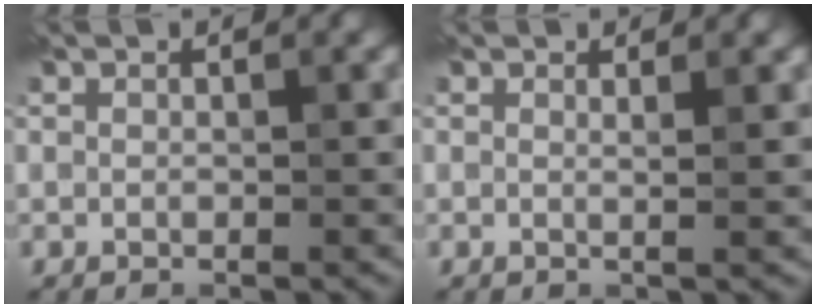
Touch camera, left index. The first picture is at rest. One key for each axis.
{"total": 1.1, "fx": 0.4, "fy": 0.3, "fz": 1.0, "tx": -0.010, "ty": -0.003, "tz": 0.000}